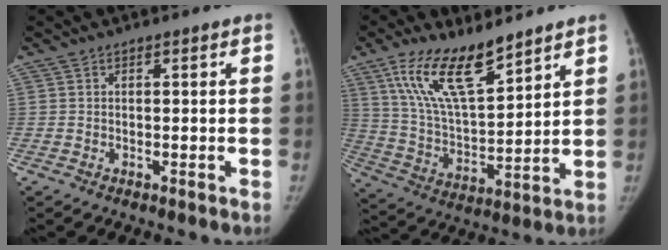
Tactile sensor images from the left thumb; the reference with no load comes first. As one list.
[{"total": 16.0, "force": [10.4, 5.6, 10.8], "torque": [-0.175, -0.053, 0.209]}]